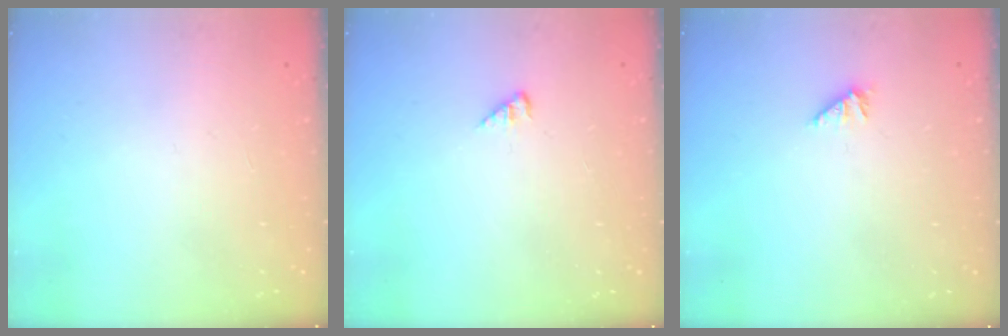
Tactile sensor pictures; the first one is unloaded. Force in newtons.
{"total": 2.2, "press": 2.2, "slide": 0.2}
{"total": 1.6, "press": 1.6, "slide": 0.4}